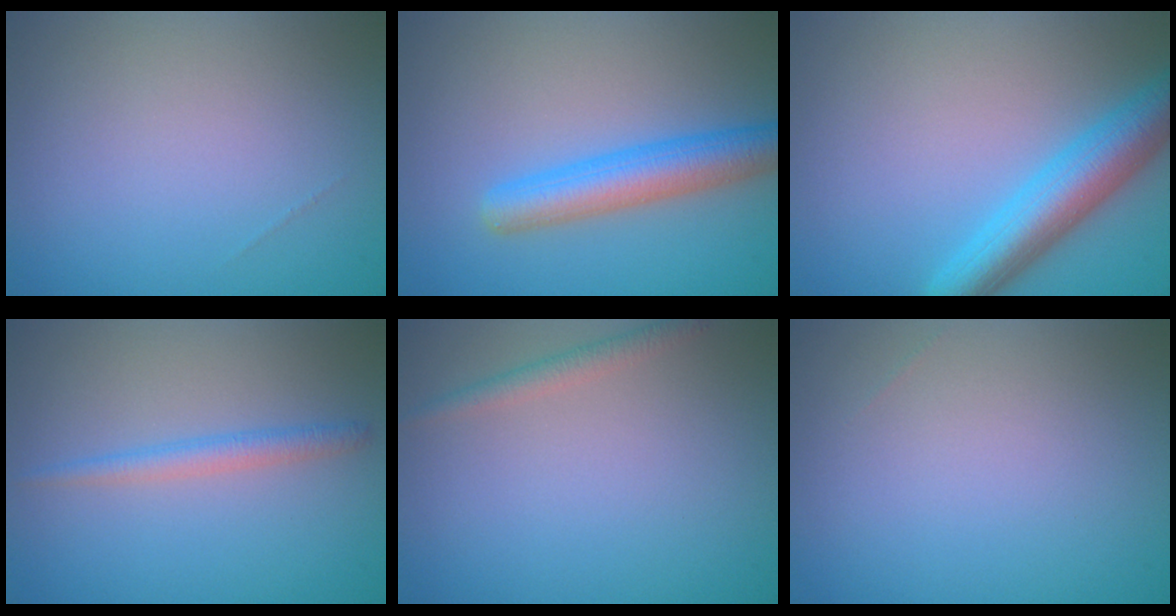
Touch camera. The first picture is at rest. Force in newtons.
{"total": 4.7, "press": 4.7, "slide": 0.1}
{"total": 5.6, "press": 5.6, "slide": 0.2}
{"total": 1.7, "press": 1.7, "slide": 0.1}
{"total": 1.4, "press": 1.4, "slide": 0.0}
{"total": 0.0}